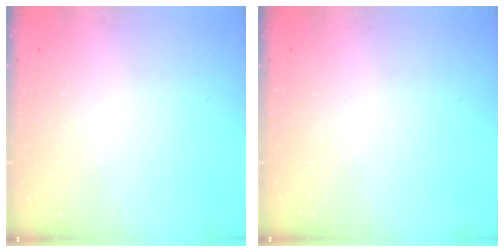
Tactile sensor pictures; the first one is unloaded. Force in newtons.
{"total": 0.0}